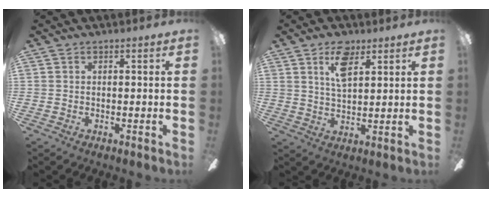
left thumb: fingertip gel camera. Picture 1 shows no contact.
{"total": 8.3, "force": [4.7, 3.9, 5.6], "torque": [-0.090, -0.007, 0.079]}